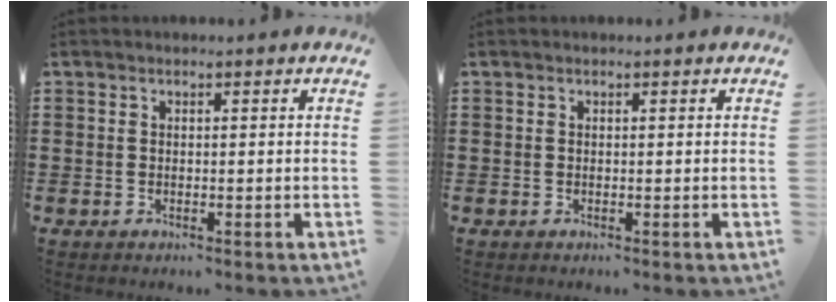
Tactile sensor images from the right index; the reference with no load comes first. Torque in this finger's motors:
{"motor_torque": [-0.23, -0.06, -0.02, 0.00]}